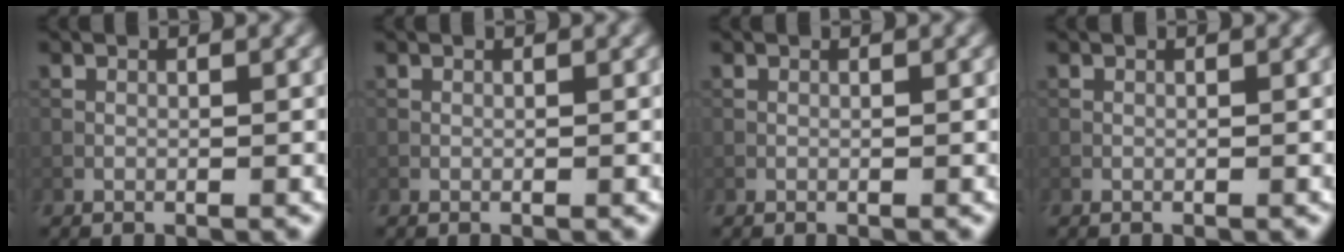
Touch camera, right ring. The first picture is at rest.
{"total": 0.0}
{"total": 0.0}
{"total": 0.0}